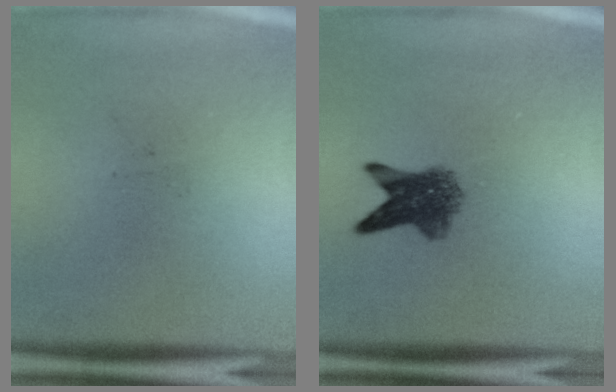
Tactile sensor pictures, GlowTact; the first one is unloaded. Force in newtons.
{"total": 5.7}